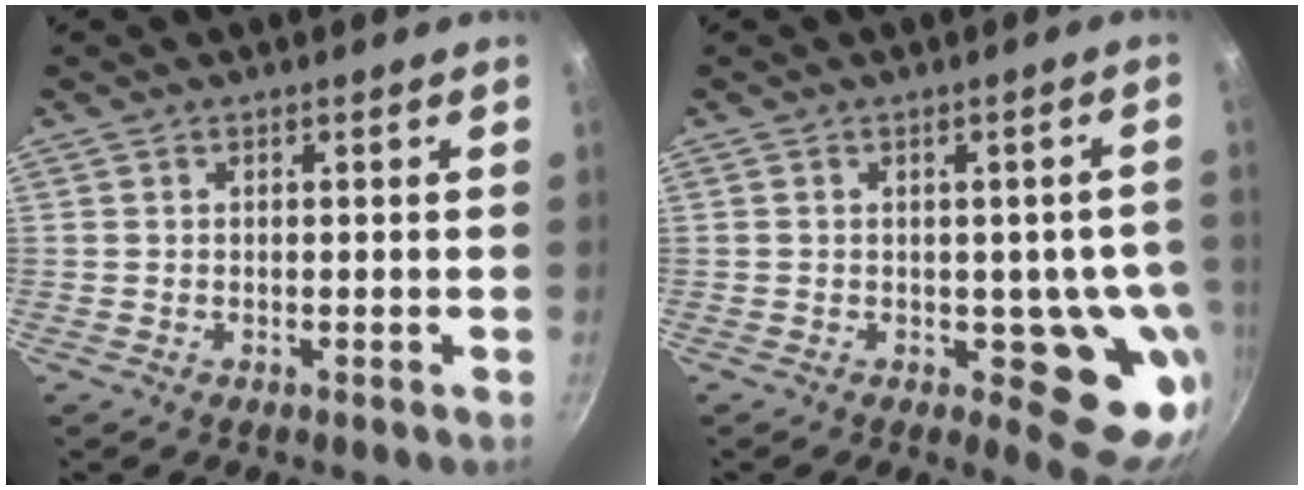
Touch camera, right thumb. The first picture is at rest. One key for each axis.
{"total": 11.9, "fx": -2.3, "fy": 6.1, "fz": 10.0, "tx": -0.054, "ty": 0.000, "tz": -0.024}